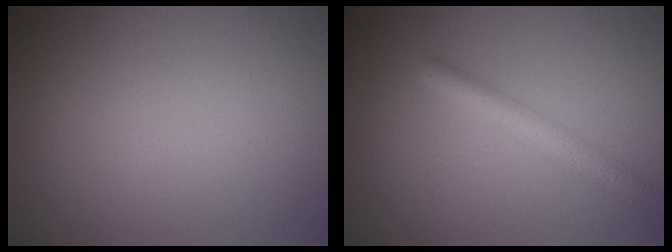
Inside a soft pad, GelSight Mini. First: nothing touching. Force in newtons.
{"total": 3.0, "press": 3.0, "slide": 0.0}